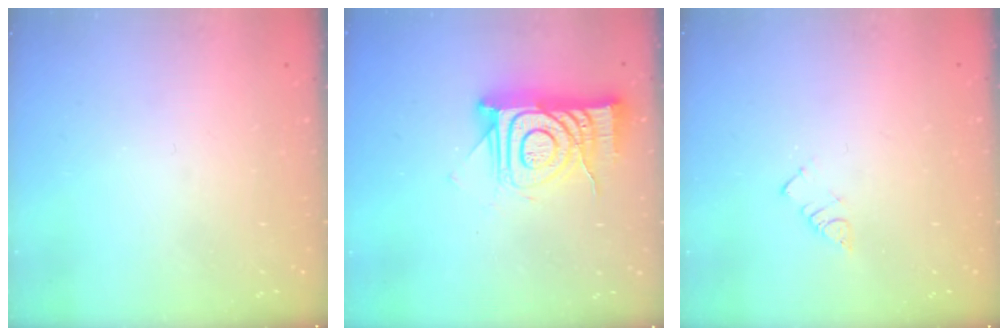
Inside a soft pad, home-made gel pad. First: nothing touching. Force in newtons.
{"total": 17.2, "press": 17.1, "slide": 1.4}
{"total": 2.7, "press": 2.7, "slide": 0.4}